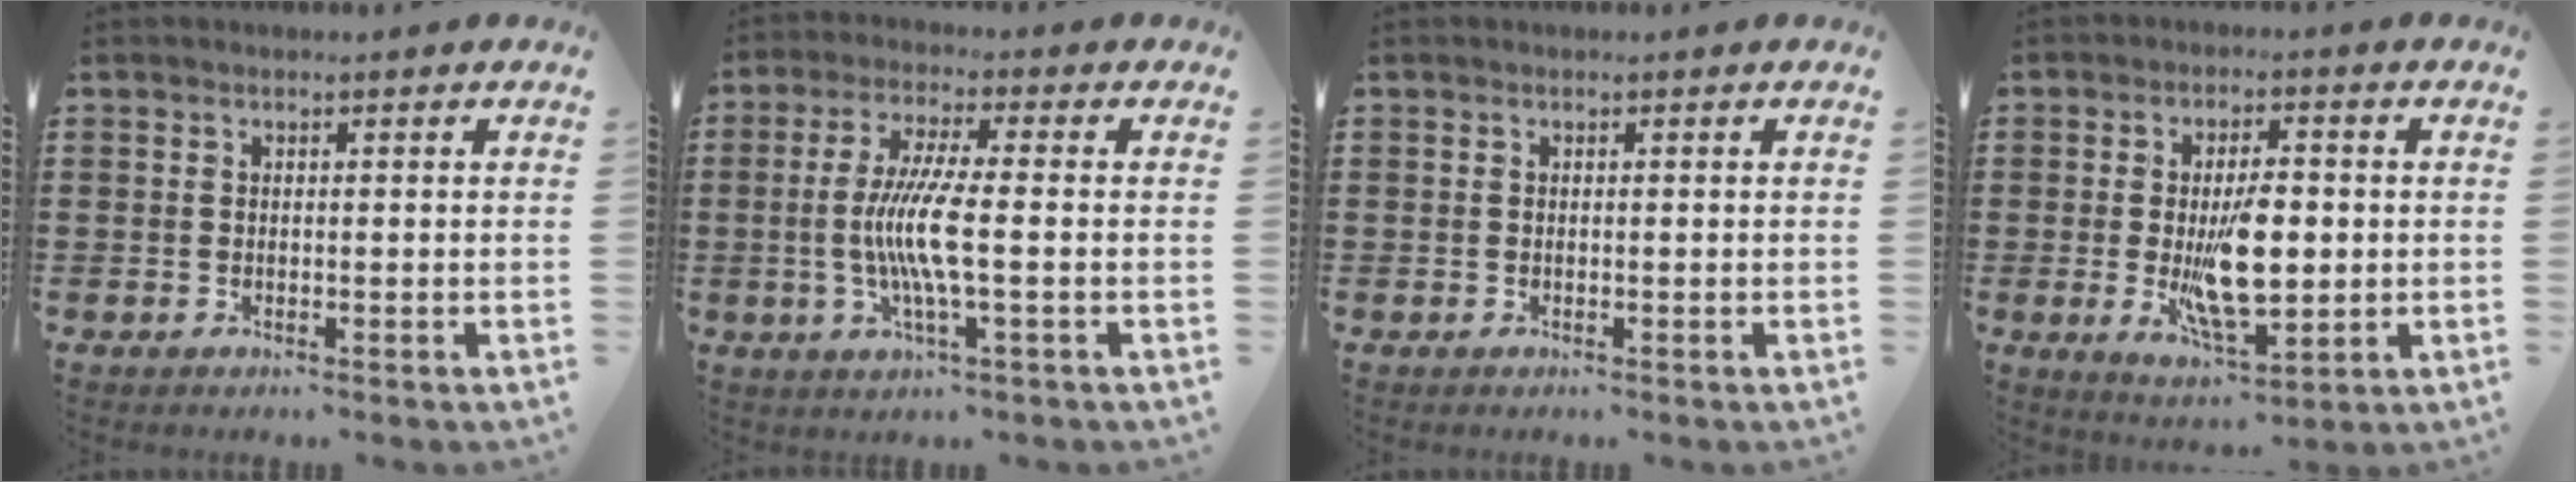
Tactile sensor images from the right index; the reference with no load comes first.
{"total": 8.0, "force": [-1.2, 0.8, 7.9], "torque": [-0.173, -0.018, -0.035]}
{"total": 0.0}
{"total": 9.7, "force": [-0.6, 4.1, 8.8], "torque": [-0.171, -0.013, -0.016]}